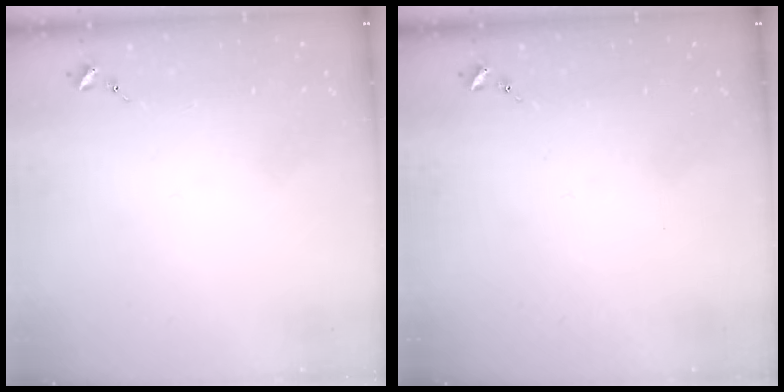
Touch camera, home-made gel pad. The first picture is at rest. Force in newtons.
{"total": 0.0}